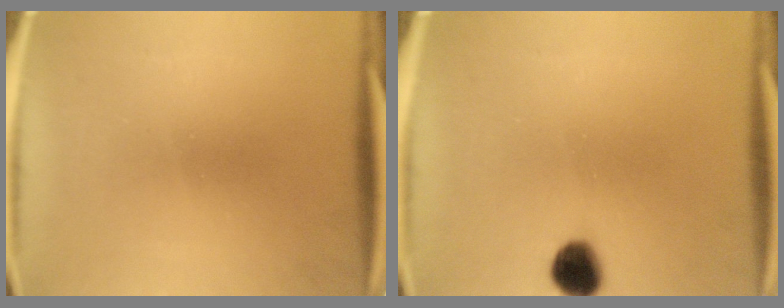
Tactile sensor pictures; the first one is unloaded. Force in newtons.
{"total": 6.1}